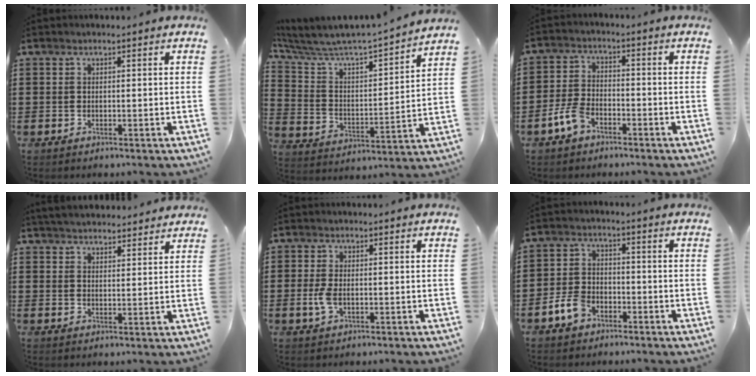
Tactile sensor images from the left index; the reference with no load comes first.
{"total": 5.1, "force": [4.8, 0.5, 1.7], "torque": [-0.062, -0.053, 0.073]}
{"total": 4.9, "force": [-3.0, 2.4, 3.0], "torque": [-0.077, 0.005, -0.063]}
{"total": 3.8, "force": [3.8, 0.1, 0.4], "torque": [-0.019, -0.012, 0.071]}
{"total": 3.0, "force": [-0.5, 1.5, 2.6], "torque": [-0.062, -0.003, -0.012]}
{"total": 4.8, "force": [-2.9, 2.9, 2.6], "torque": [-0.065, 0.005, -0.059]}